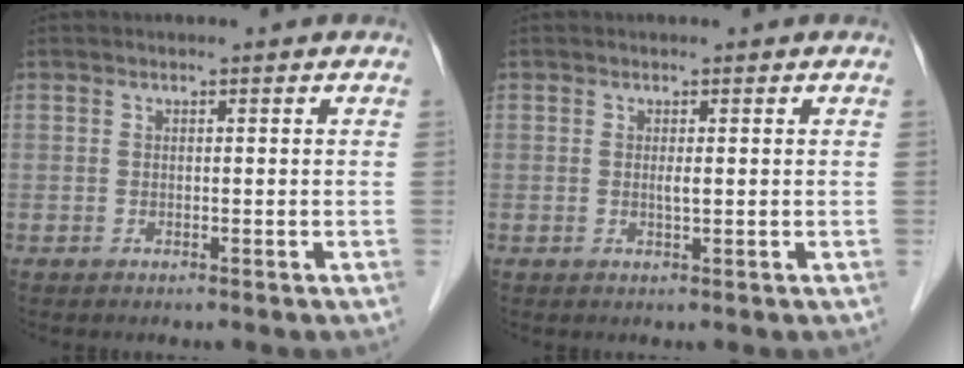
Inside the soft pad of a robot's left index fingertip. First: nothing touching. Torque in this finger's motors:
{"motor_torque": [0.30, 0.20, 0.01, 0.00]}